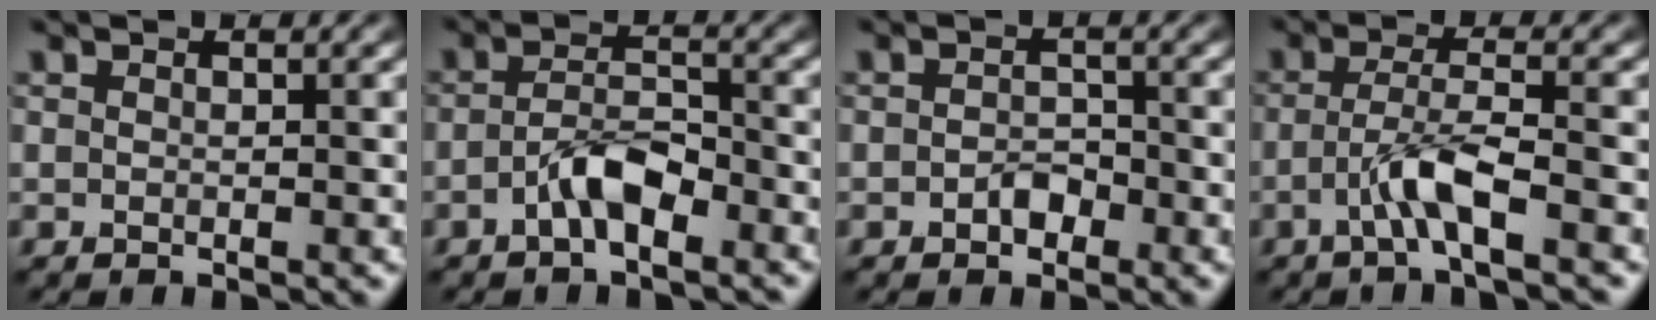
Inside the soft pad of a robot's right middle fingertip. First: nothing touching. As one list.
[{"total": 3.3, "force": [-1.8, 1.4, 2.4], "torque": [-0.045, 0.009, -0.036]}, {"total": 1.7, "force": [-0.8, 1.1, 1.0], "torque": [-0.015, 0.002, -0.015]}, {"total": 3.6, "force": [-1.7, 0.4, 3.1], "torque": [-0.063, 0.010, -0.038]}]